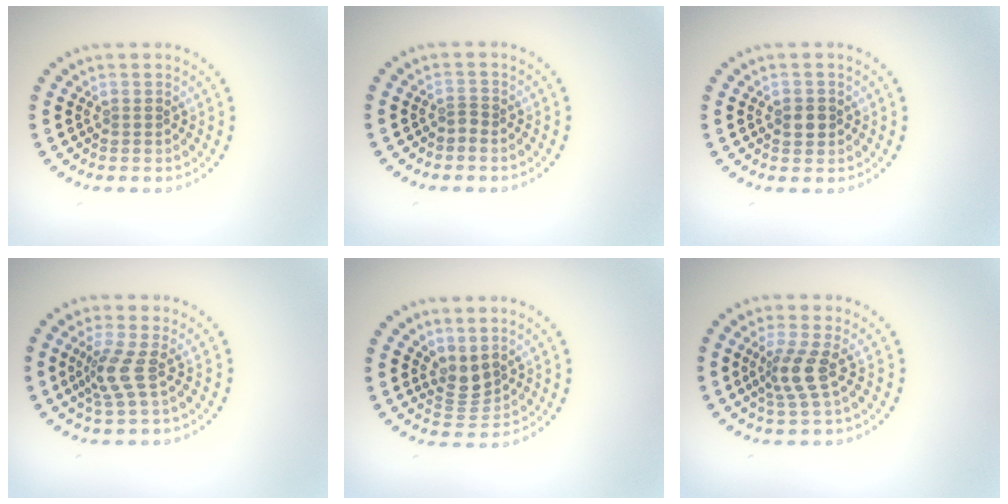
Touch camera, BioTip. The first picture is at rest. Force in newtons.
{"total": 0.6, "press": 0.3, "slide": 0.5}
{"total": 1.6, "press": 1.5, "slide": 0.3}
{"total": 2.6, "press": 1.9, "slide": 1.7}
{"total": 2.3, "press": 1.8, "slide": 1.4}
{"total": 2.9, "press": 2.2, "slide": 2.0}